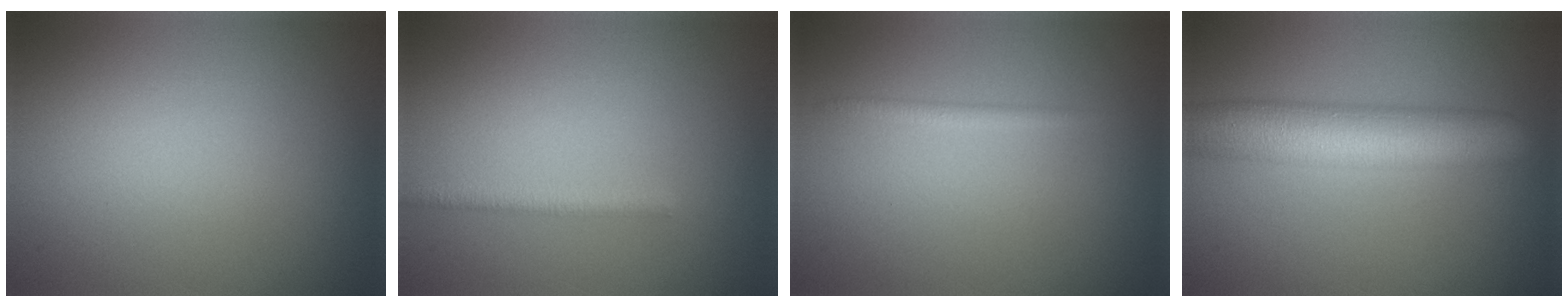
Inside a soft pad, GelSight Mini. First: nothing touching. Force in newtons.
{"total": 1.6, "press": 1.6, "slide": 0.0}
{"total": 1.1, "press": 1.1, "slide": 0.0}
{"total": 8.6, "press": 8.6, "slide": 0.3}